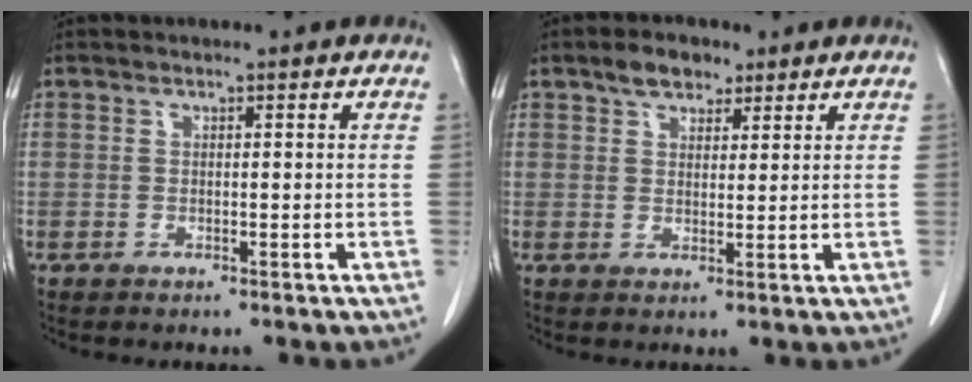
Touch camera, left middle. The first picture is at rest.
{"total": 4.2, "force": [2.8, 2.4, 1.9], "torque": [-0.032, 0.011, 0.049]}